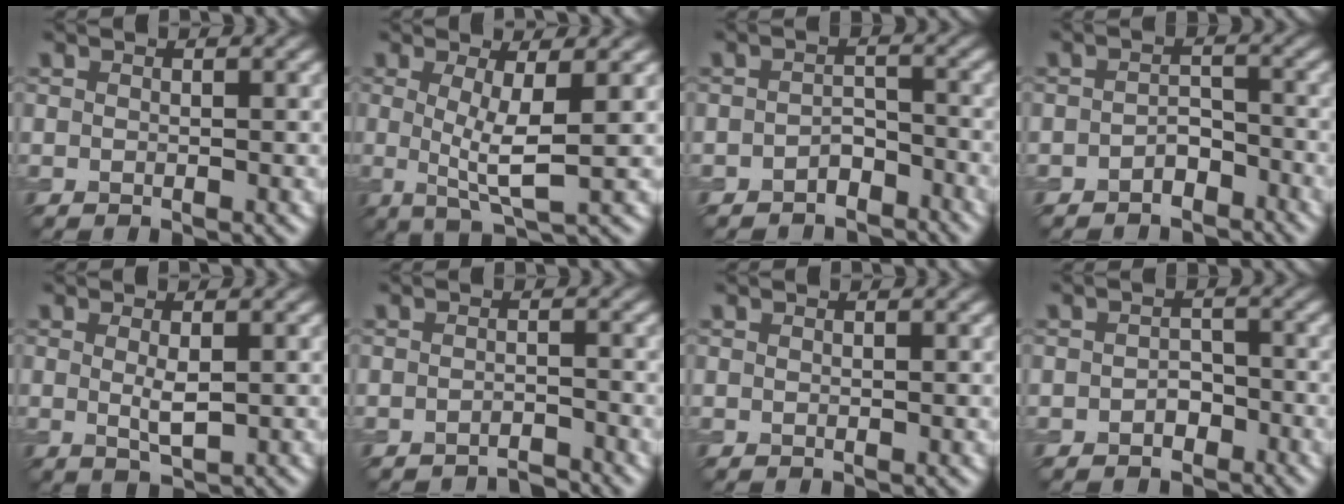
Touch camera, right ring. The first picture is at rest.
{"total": 4.3, "force": [0.2, 0.8, 4.3], "torque": [-0.081, -0.008, 0.005]}
{"total": 2.6, "force": [-2.2, 1.3, 0.7], "torque": [-0.007, 0.007, -0.041]}
{"total": 2.2, "force": [-1.7, 1.2, 0.7], "torque": [-0.010, 0.009, -0.032]}
{"total": 1.9, "force": [0.1, 0.5, 1.9], "torque": [-0.037, -0.004, 0.006]}
{"total": 1.8, "force": [-1.7, 0.1, 0.3], "torque": [-0.001, 0.002, -0.031]}
{"total": 0.0}
{"total": 1.8, "force": [-1.0, 1.3, 0.7], "torque": [-0.008, 0.003, -0.020]}